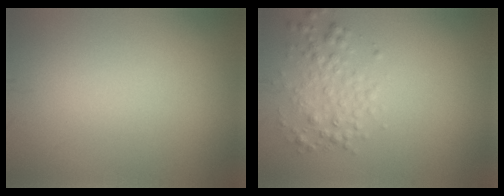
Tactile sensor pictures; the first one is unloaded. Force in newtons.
{"total": 2.5, "press": 2.5, "slide": 0.1}